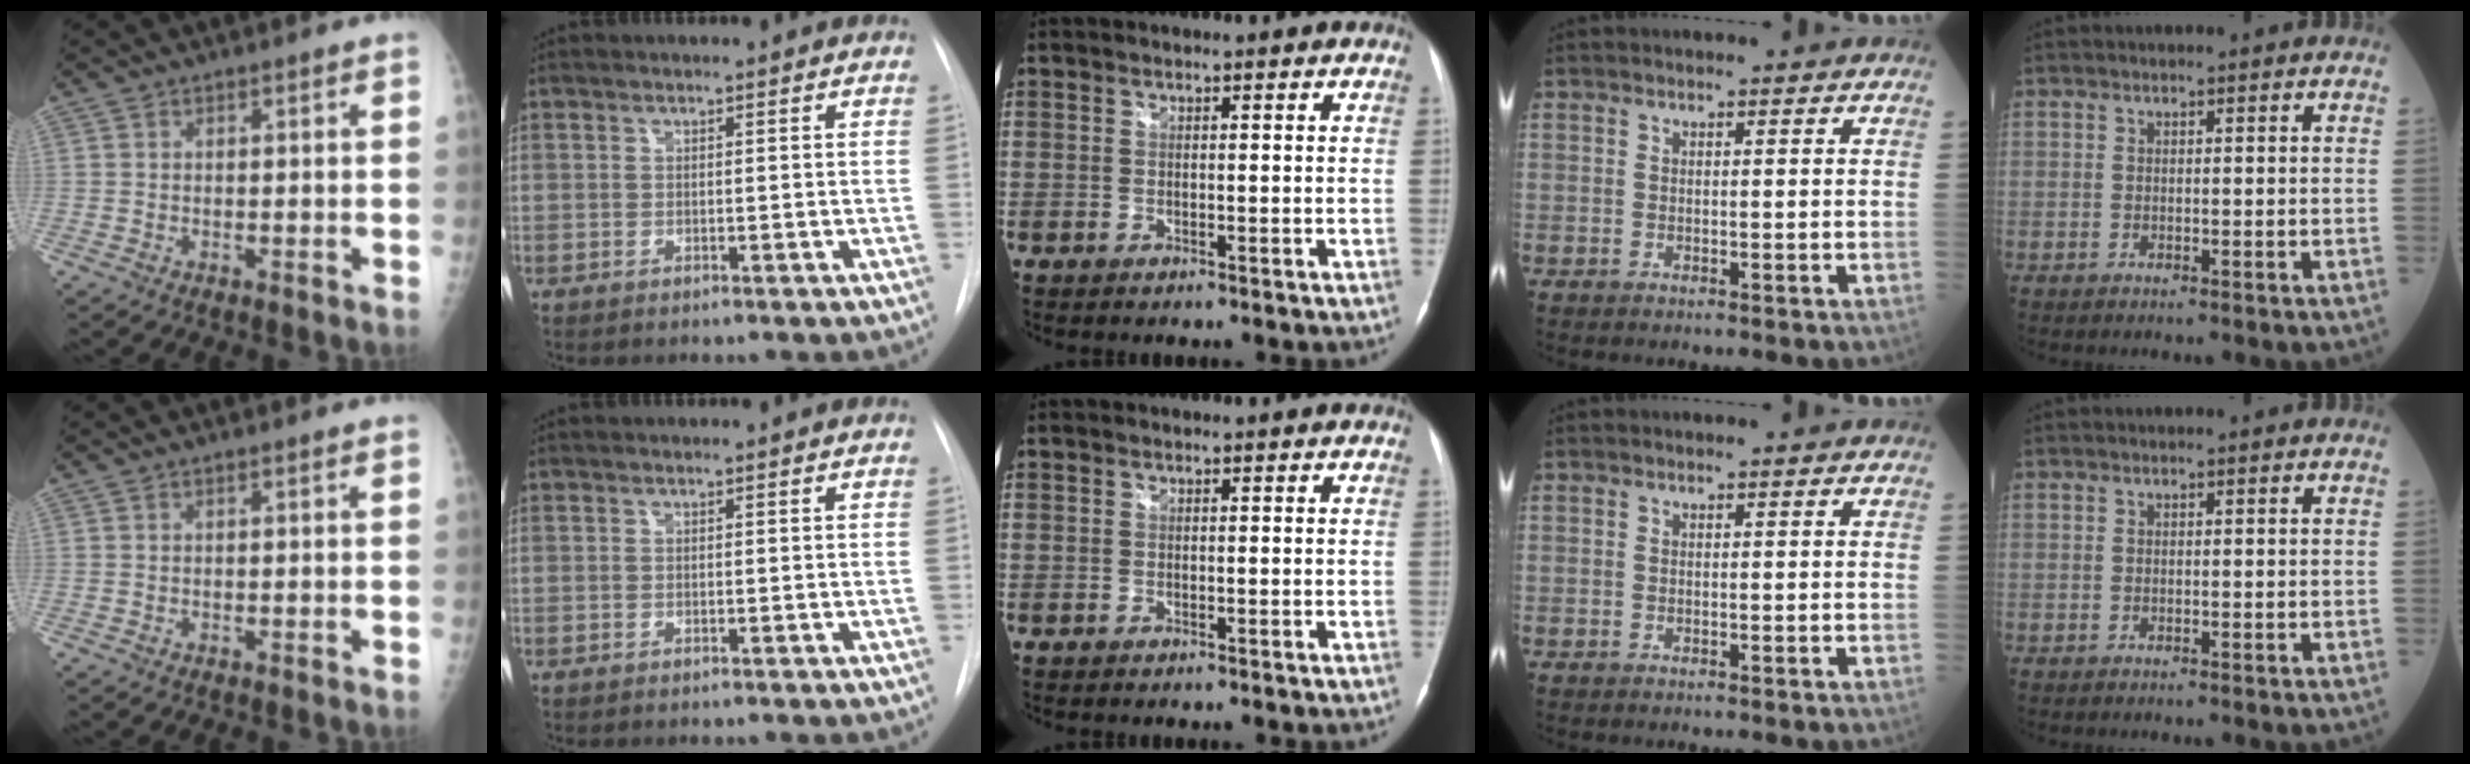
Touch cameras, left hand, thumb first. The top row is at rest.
{}